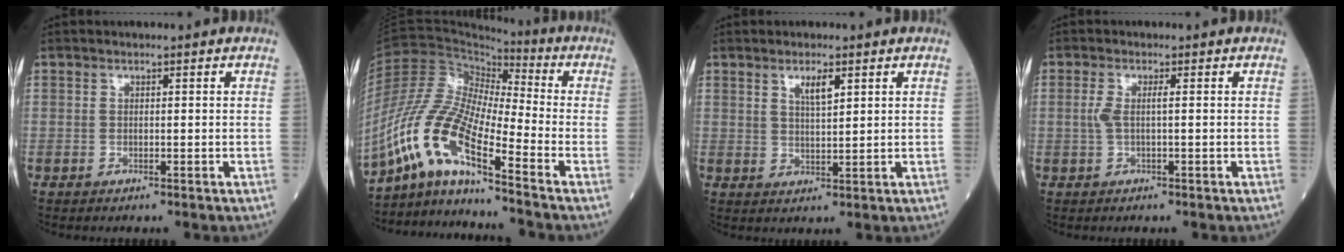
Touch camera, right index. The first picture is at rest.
{"total": 12.8, "force": [-8.2, 1.3, 9.7], "torque": [-0.218, -0.002, -0.158]}
{"total": 3.1, "force": [1.7, 0.7, 2.5], "torque": [-0.047, 0.001, 0.032]}
{"total": 2.0, "force": [0.0, 0.3, 2.0], "torque": [-0.045, 0.002, -0.001]}